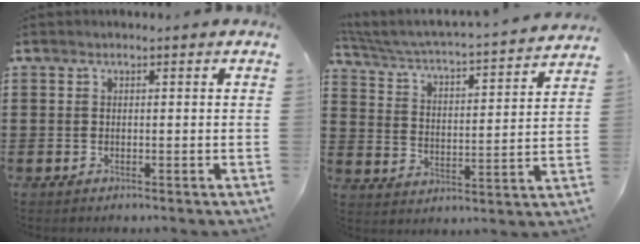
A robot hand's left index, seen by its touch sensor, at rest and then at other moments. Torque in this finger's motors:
{"motor_torque": [2.14, 0.00, -0.18, 0.03]}